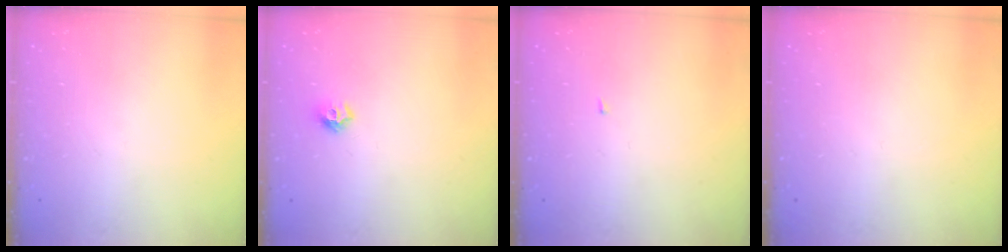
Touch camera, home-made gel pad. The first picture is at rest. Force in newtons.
{"total": 7.2, "press": 7.2, "slide": 0.7}
{"total": 1.4, "press": 1.3, "slide": 0.1}
{"total": 0.0}